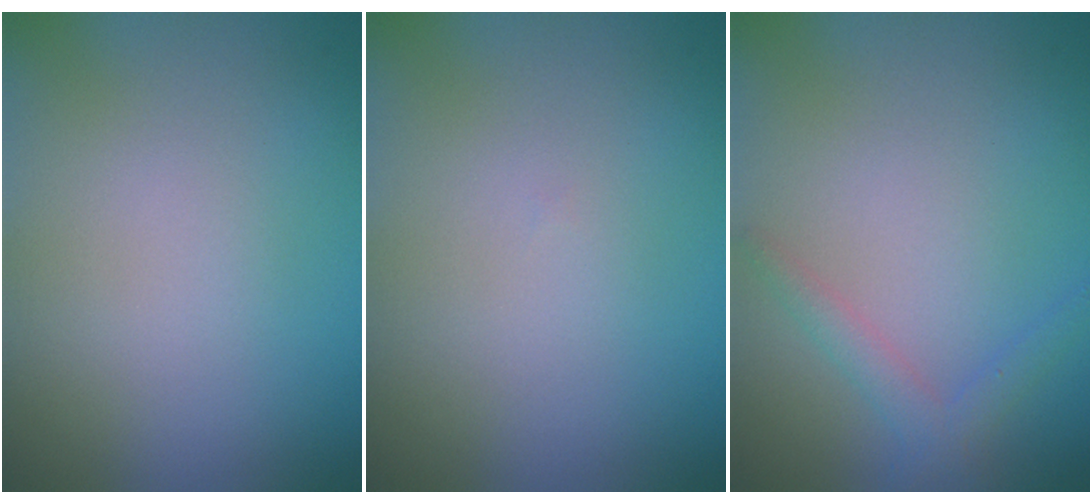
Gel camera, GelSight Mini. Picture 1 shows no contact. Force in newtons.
{"total": 0.0}
{"total": 1.8, "press": 1.8, "slide": 0.1}